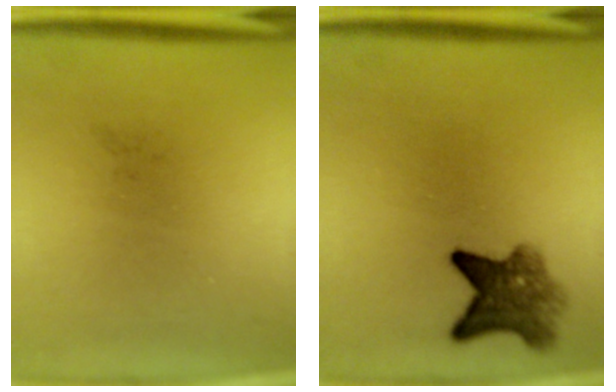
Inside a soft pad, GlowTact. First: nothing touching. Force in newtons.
{"total": 6.0}